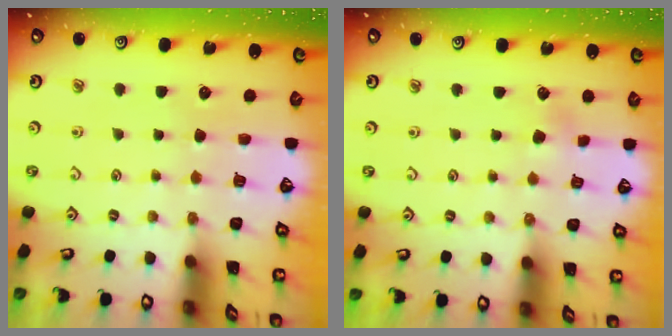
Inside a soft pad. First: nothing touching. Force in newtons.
{"total": 1.8, "press": 1.7, "slide": 0.4}